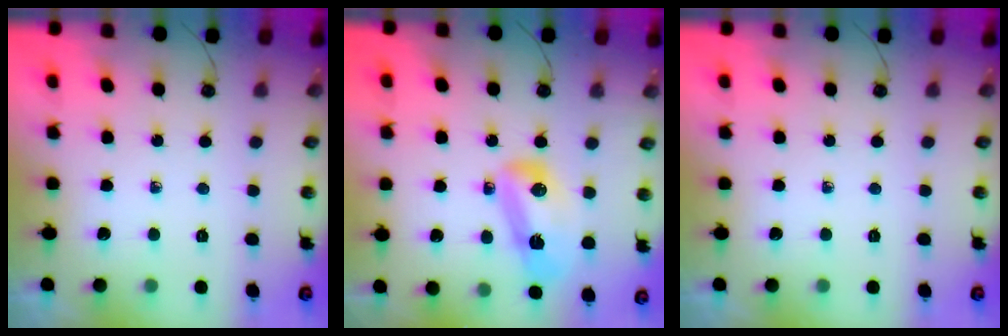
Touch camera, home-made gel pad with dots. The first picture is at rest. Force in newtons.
{"total": 9.2, "press": 9.2, "slide": 0.6}
{"total": 0.0}